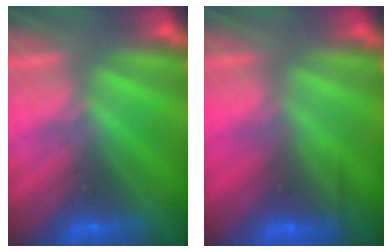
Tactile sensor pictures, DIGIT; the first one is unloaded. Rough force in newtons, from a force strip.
{"total": 2.4}